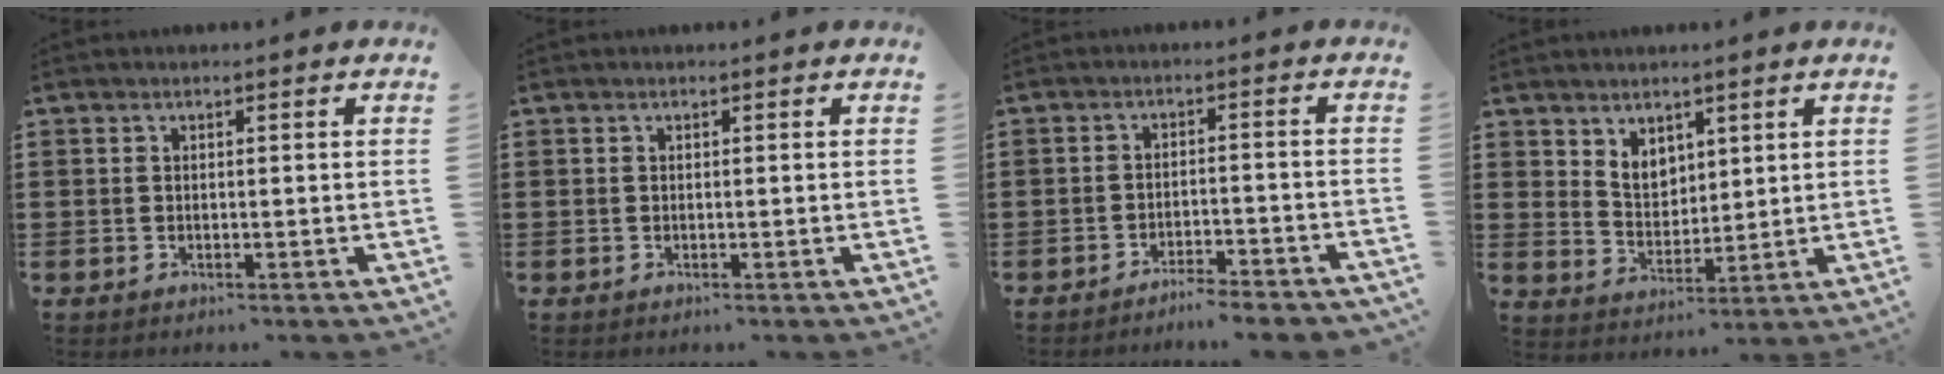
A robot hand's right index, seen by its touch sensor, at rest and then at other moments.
{"total": 0.0}
{"total": 3.3, "force": [-3.2, -0.1, 0.7], "torque": [-0.016, 0.000, -0.067]}
{"total": 4.7, "force": [3.2, 3.2, 1.4], "torque": [-0.042, 0.004, 0.059]}